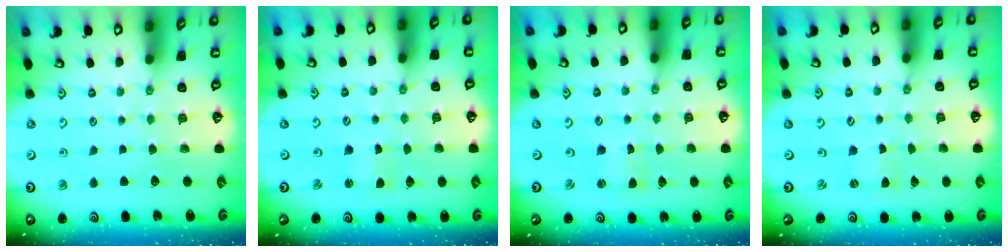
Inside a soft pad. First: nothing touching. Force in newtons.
{"total": 1.3, "press": 1.2, "slide": 0.1}
{"total": 0.0}
{"total": 0.7, "press": 0.7, "slide": 0.1}